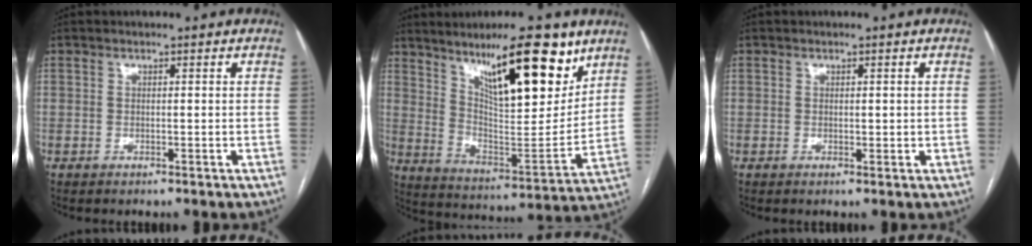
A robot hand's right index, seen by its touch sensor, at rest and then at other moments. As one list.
[{"total": 19.6, "force": [12.3, 4.1, 14.7], "torque": [-0.231, -0.011, 0.209]}, {"total": 1.2, "force": [0.2, 0.8, 0.9], "torque": [-0.010, -0.002, 0.003]}]